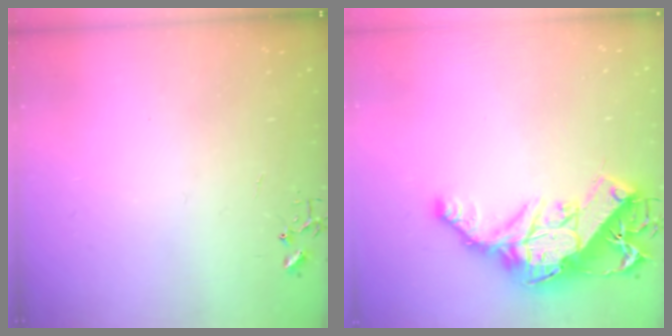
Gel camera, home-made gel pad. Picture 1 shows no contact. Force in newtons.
{"total": 18.1, "press": 18.0, "slide": 1.6}